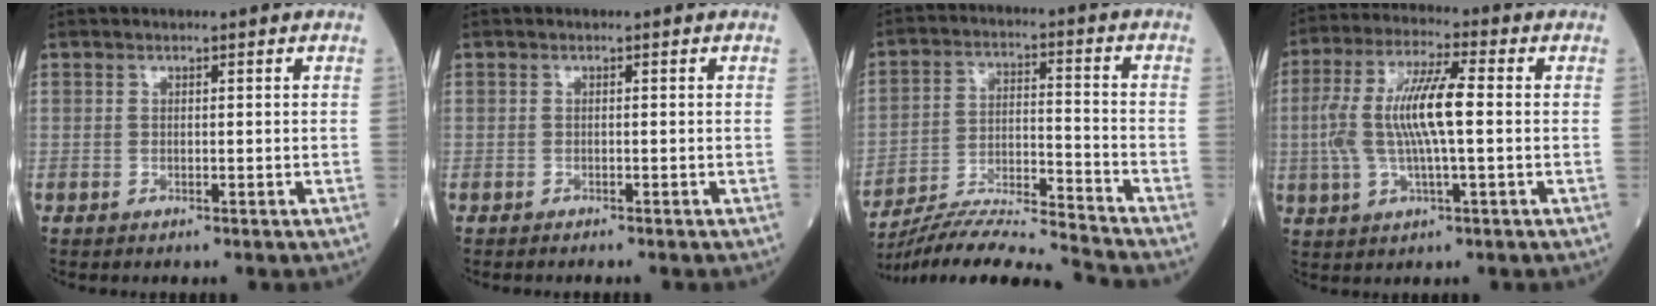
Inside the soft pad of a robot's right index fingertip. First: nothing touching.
{"total": 1.4, "force": [-1.3, 0.0, 0.7], "torque": [-0.009, 0.000, -0.015]}
{"total": 14.1, "force": [-13.4, -2.0, 3.8], "torque": [-0.064, 0.006, -0.238]}
{"total": 11.1, "force": [0.2, 2.2, 10.9], "torque": [-0.227, 0.015, 0.003]}